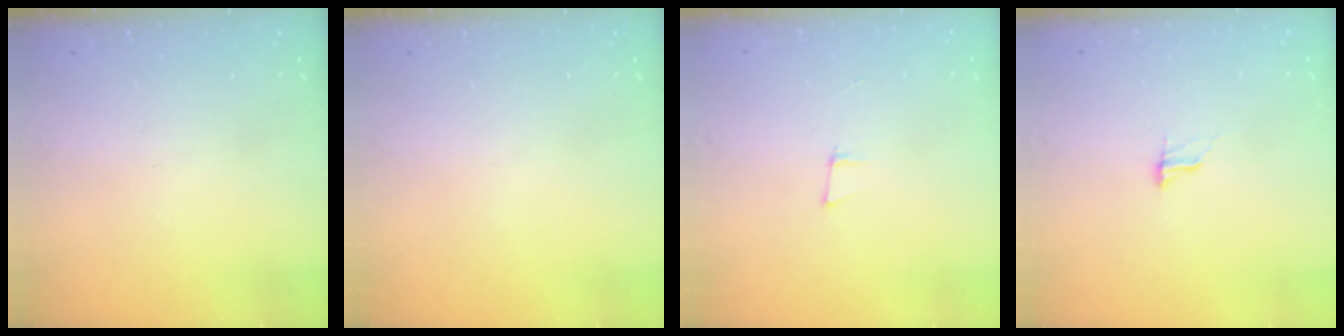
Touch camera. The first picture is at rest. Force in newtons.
{"total": 0.0}
{"total": 5.8, "press": 5.1, "slide": 2.8}
{"total": 7.4, "press": 7.4, "slide": 0.8}